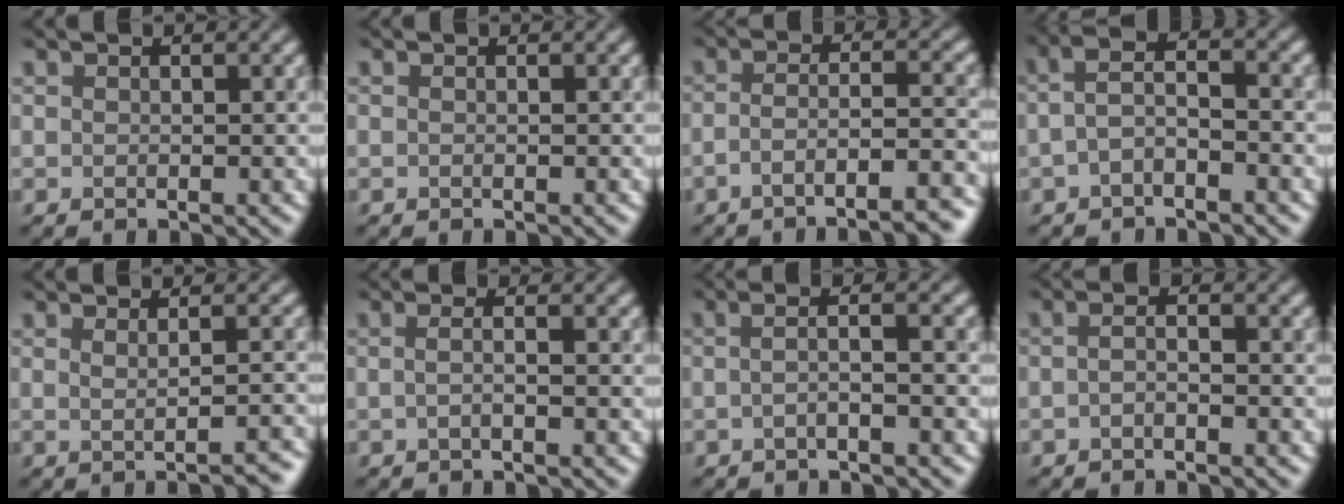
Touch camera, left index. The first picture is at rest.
{"total": 0.0}
{"total": 7.6, "force": [-5.1, 1.4, 5.5], "torque": [-0.065, 0.015, -0.058]}
{"total": 2.0, "force": [-1.1, 0.4, 1.5], "torque": [-0.042, 0.014, -0.015]}
{"total": 3.4, "force": [-0.7, 1.3, 3.1], "torque": [-0.003, 0.015, -0.006]}
{"total": 1.2, "force": [-0.3, 0.5, 1.1], "torque": [-0.012, -0.005, -0.014]}
{"total": 2.3, "force": [-0.5, 0.5, 2.1], "torque": [-0.027, 0.001, -0.009]}
{"total": 1.0, "force": [-0.9, -0.1, 0.4], "torque": [-0.016, -0.002, -0.009]}